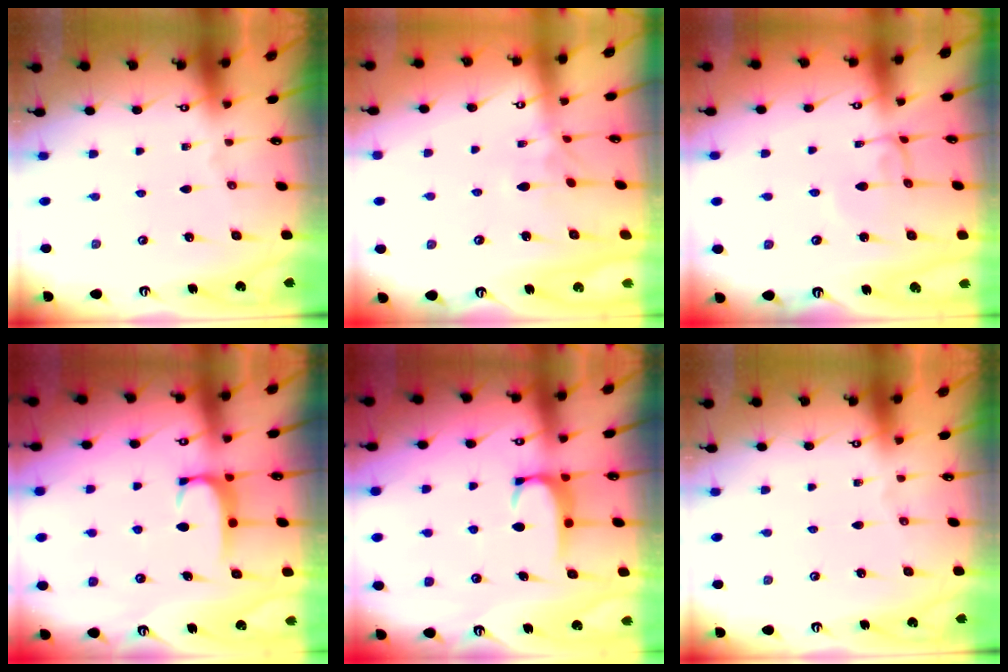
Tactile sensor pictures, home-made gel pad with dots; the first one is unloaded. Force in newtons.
{"total": 3.3, "press": 3.2, "slide": 0.9}
{"total": 2.6, "press": 2.6, "slide": 0.0}
{"total": 1.8, "press": 1.8, "slide": 0.5}
{"total": 2.0, "press": 1.9, "slide": 0.6}
{"total": 0.0}